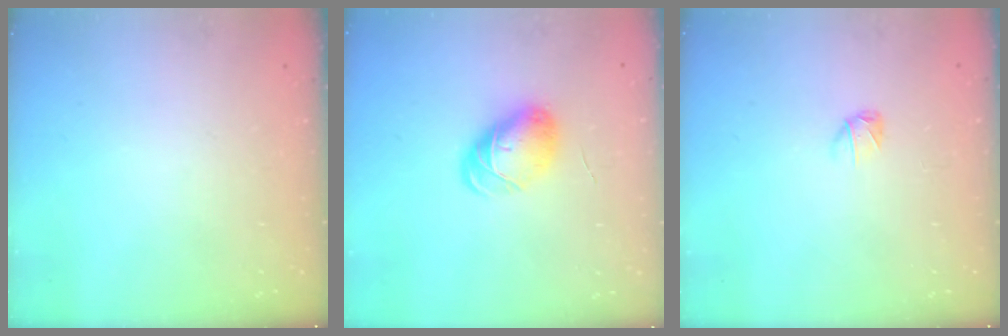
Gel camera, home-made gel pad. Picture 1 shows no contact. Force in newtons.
{"total": 8.6, "press": 8.6, "slide": 0.8}
{"total": 3.0, "press": 3.0, "slide": 0.5}